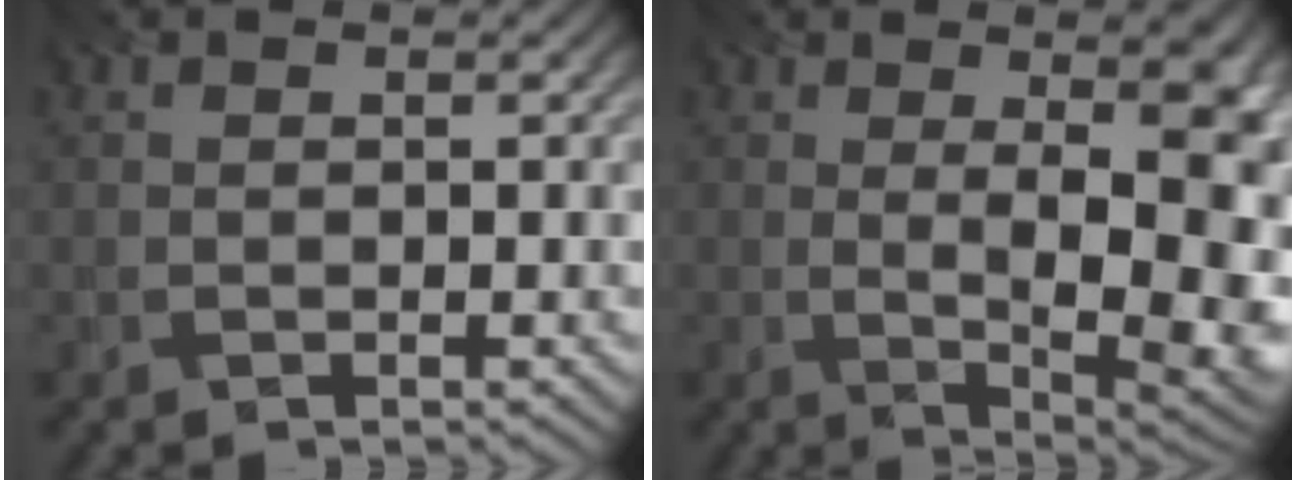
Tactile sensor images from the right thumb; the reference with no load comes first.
{"total": 12.3, "force": [-0.1, 3.6, 11.7], "torque": [-0.134, 0.010, -0.003]}